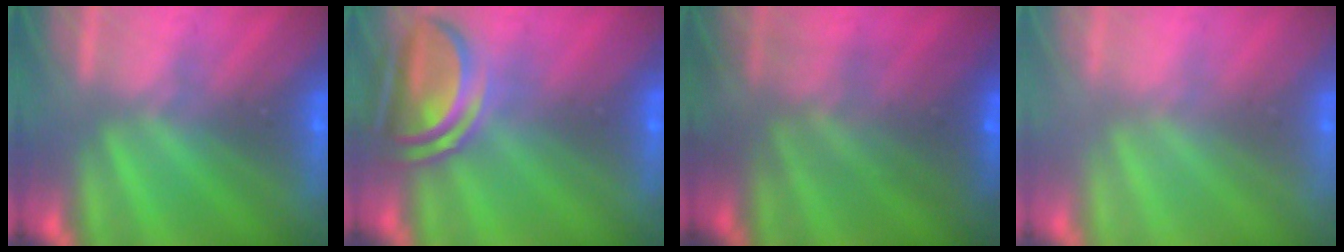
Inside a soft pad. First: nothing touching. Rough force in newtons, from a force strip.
{"total": 7.5}
{"total": 7.4}
{"total": 2.8}